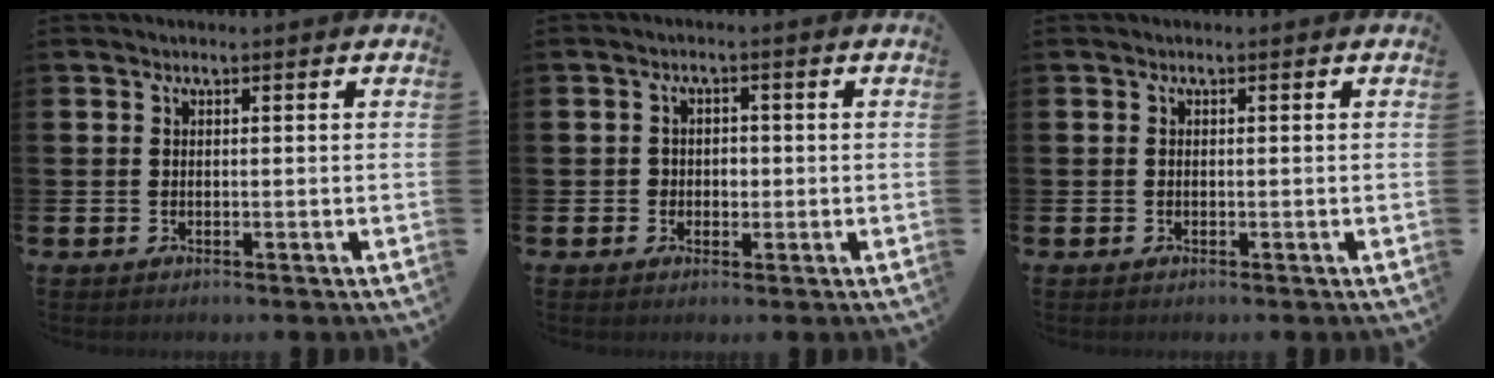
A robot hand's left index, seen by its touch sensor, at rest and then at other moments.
{"total": 1.9, "force": [-0.2, 1.8, 0.6], "torque": [-0.008, 0.005, -0.010]}
{"total": 0.0}